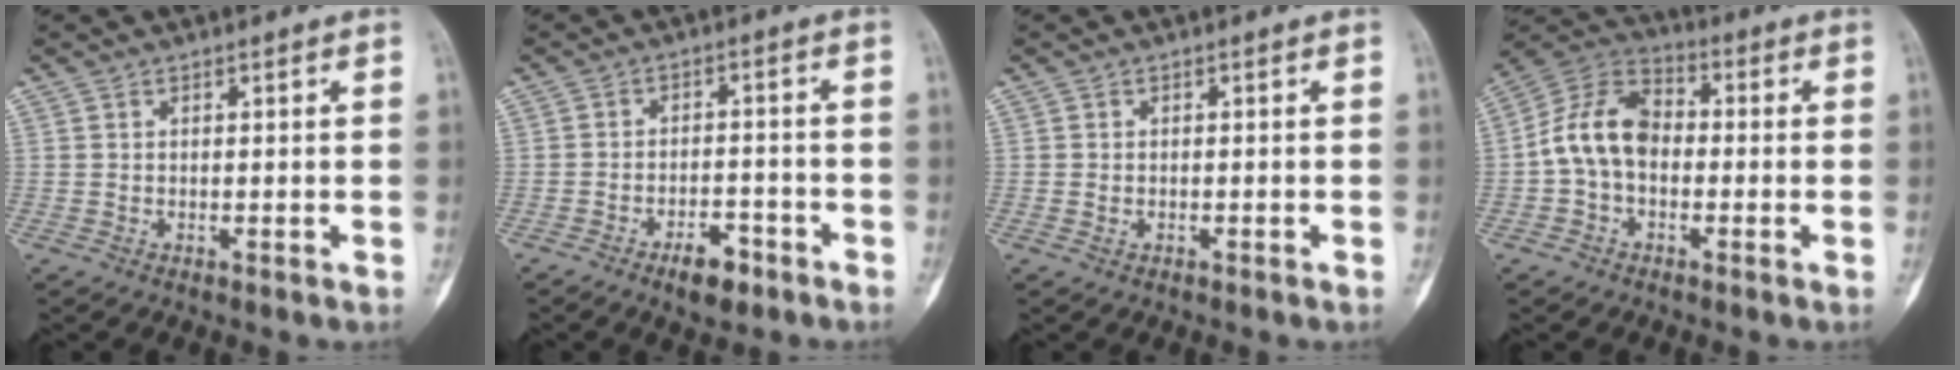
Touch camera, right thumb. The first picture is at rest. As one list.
[{"total": 5.6, "force": [-3.7, 2.4, 3.5], "torque": [-0.046, 0.023, -0.055]}, {"total": 0.8, "force": [-0.3, 0.5, 0.5], "torque": [-0.014, 0.006, -0.002]}, {"total": 11.5, "force": [-1.1, 8.1, 8.2], "torque": [-0.141, 0.036, -0.036]}]